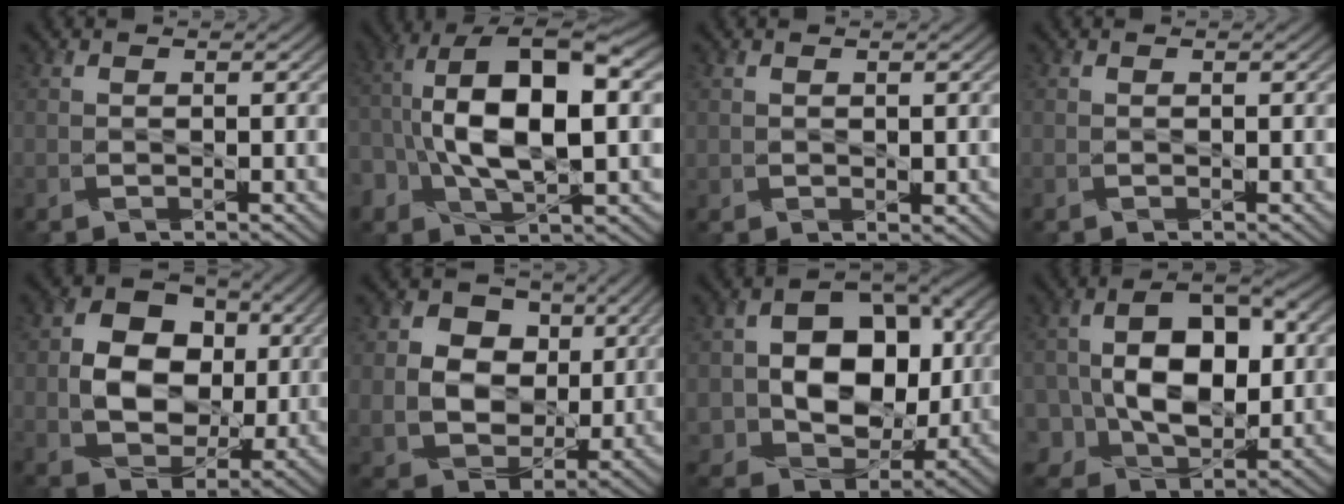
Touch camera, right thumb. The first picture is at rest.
{"total": 13.7, "force": [-0.2, 6.8, 11.9], "torque": [-0.229, 0.007, -0.005]}
{"total": 1.0, "force": [0.5, 0.8, 0.4], "torque": [-0.010, -0.007, 0.015]}
{"total": 0.0}
{"total": 9.8, "force": [1.2, 7.6, 6.1], "torque": [-0.125, -0.001, 0.012]}
{"total": 11.8, "force": [3.3, 9.3, 6.4], "torque": [-0.164, 0.011, 0.063]}
{"total": 12.9, "force": [0.2, 9.7, 8.4], "torque": [-0.143, -0.008, 0.002]}
{"total": 11.8, "force": [0.9, 8.0, 8.6], "torque": [-0.152, -0.003, 0.015]}